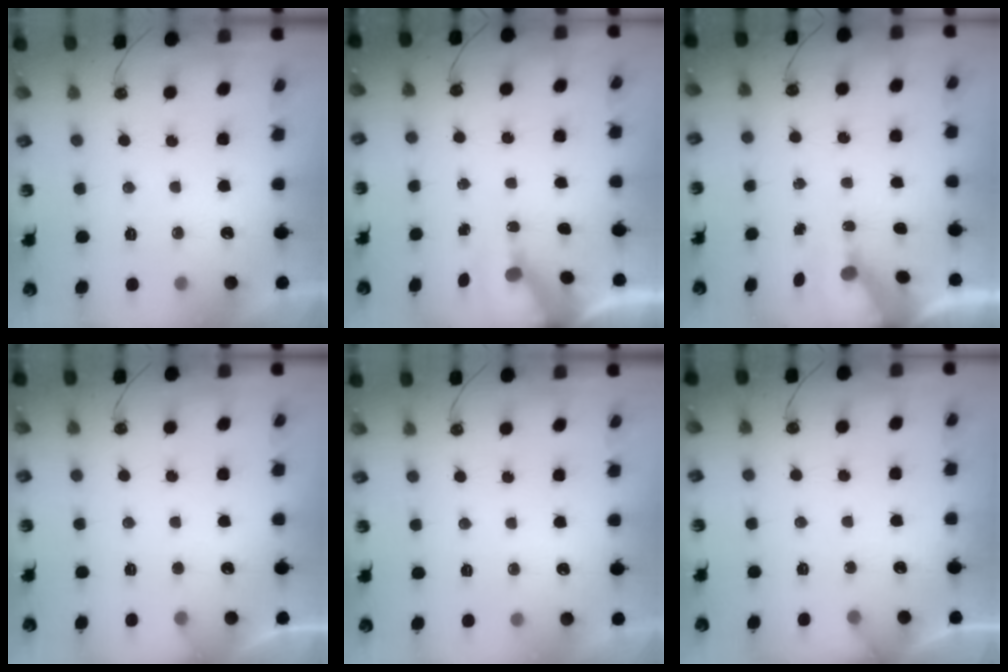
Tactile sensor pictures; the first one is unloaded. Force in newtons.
{"total": 6.2, "press": 6.1, "slide": 0.4}
{"total": 7.5, "press": 7.5, "slide": 0.9}
{"total": 3.7, "press": 3.7, "slide": 0.3}
{"total": 0.0}
{"total": 2.5, "press": 2.5, "slide": 0.3}